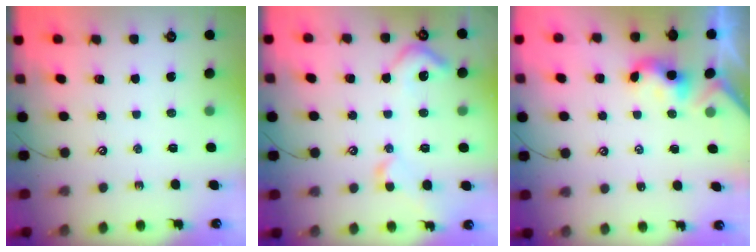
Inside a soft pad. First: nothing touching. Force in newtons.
{"total": 6.4, "press": 6.3, "slide": 1.0}
{"total": 2.4, "press": 2.4, "slide": 0.2}